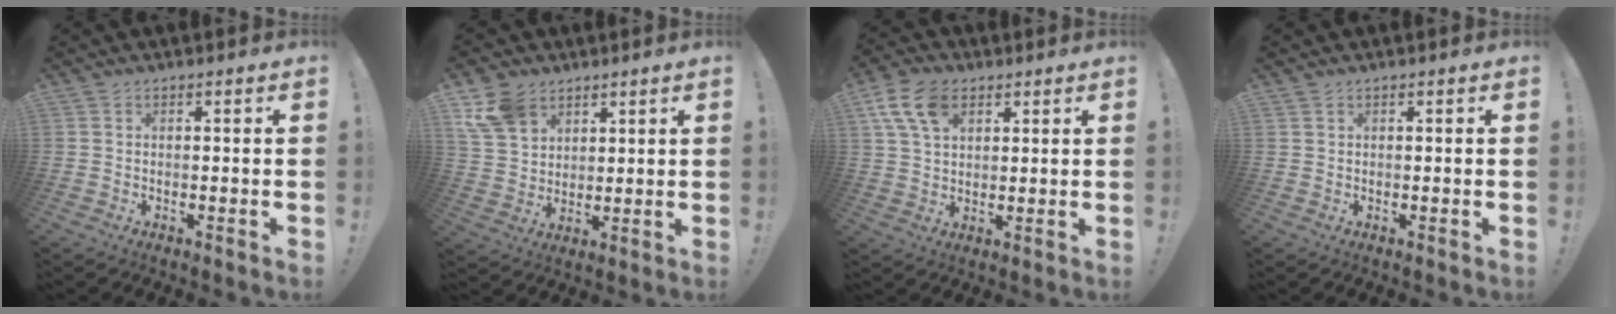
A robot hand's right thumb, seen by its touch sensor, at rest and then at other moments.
{"total": 10.7, "force": [6.4, 7.4, 4.4], "torque": [-0.082, -0.024, 0.131]}
{"total": 11.3, "force": [5.2, 7.2, 7.0], "torque": [-0.125, -0.006, 0.101]}
{"total": 0.0}